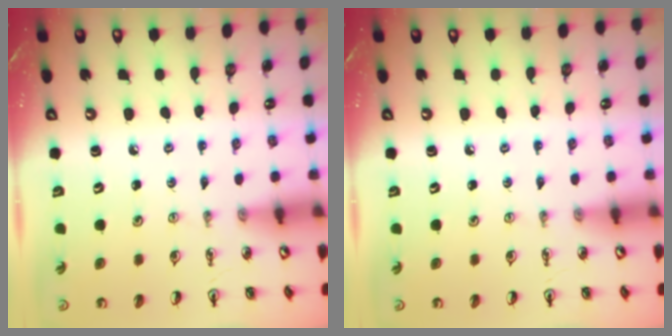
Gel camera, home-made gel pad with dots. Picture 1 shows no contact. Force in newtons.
{"total": 0.0}